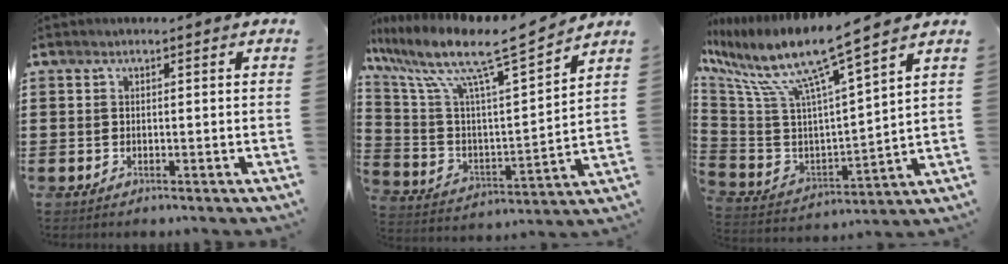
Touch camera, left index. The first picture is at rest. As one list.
[{"total": 11.3, "force": [8.6, 1.2, 7.2], "torque": [-0.174, -0.057, 0.134]}, {"total": 11.2, "force": [7.9, 0.7, 7.9], "torque": [-0.181, -0.058, 0.126]}]